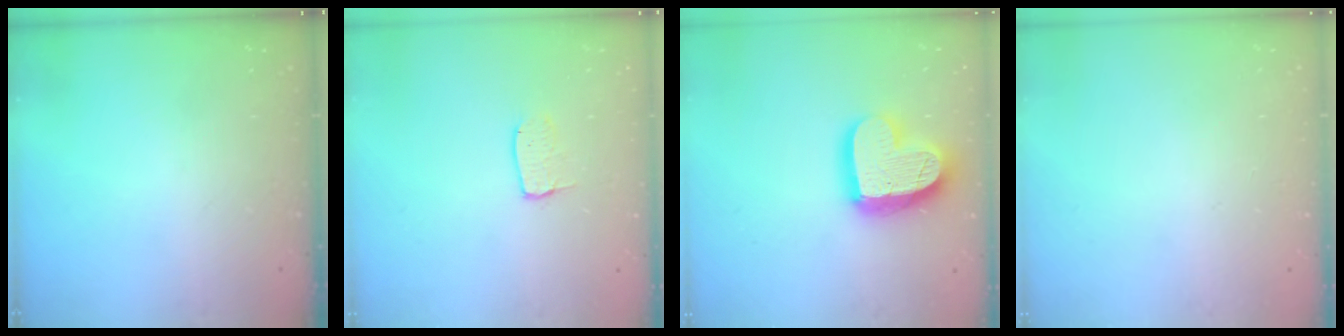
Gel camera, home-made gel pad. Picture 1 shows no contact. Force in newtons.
{"total": 3.8, "press": 3.8, "slide": 0.3}
{"total": 18.7, "press": 18.7, "slide": 1.4}
{"total": 0.0}